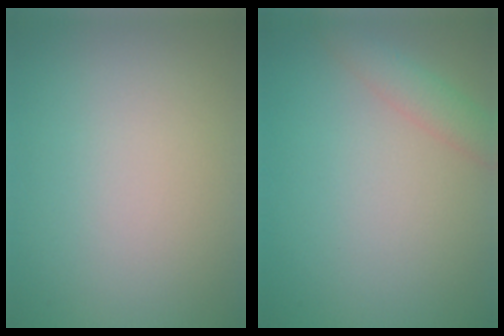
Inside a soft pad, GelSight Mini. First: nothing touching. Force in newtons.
{"total": 2.3, "press": 2.3, "slide": 0.1}